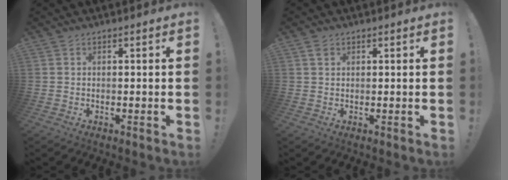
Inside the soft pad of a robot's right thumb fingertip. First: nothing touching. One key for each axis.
{"total": 1.5, "fx": 0.9, "fy": 1.0, "fz": 0.5, "tx": 0.005, "ty": -0.006, "tz": 0.015}